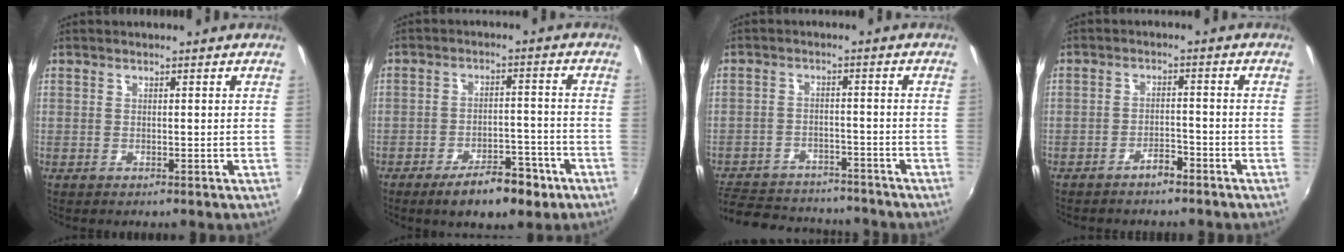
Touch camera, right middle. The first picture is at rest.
{"total": 9.3, "force": [-6.1, 3.7, 5.9], "torque": [-0.106, 0.006, -0.082]}
{"total": 18.3, "force": [-15.5, 7.1, 6.7], "torque": [-0.163, 0.005, -0.216]}
{"total": 3.1, "force": [-2.7, 0.9, 1.2], "torque": [-0.034, 0.005, -0.040]}